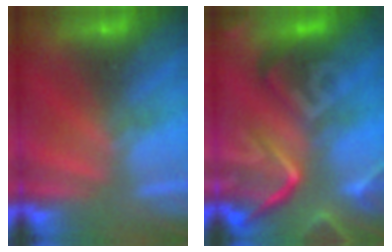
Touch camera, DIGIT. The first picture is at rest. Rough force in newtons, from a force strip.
{"total": 7.5}